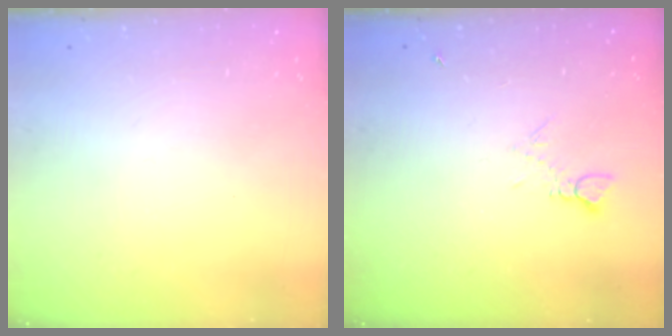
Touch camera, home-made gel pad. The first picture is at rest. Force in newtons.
{"total": 5.6, "press": 5.6, "slide": 0.8}